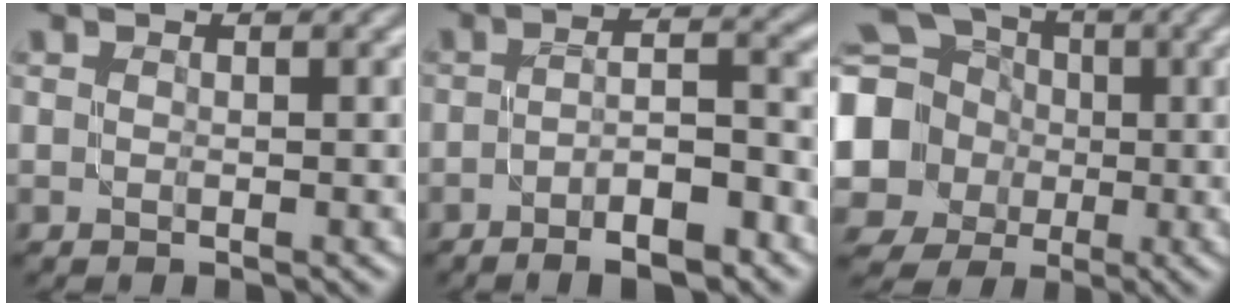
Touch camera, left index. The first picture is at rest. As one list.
[{"total": 6.8, "force": [-3.4, 1.8, 5.7], "torque": [-0.083, 0.008, -0.051]}, {"total": 14.2, "force": [0.0, 13.2, 5.2], "torque": [-0.170, 0.014, -0.039]}]